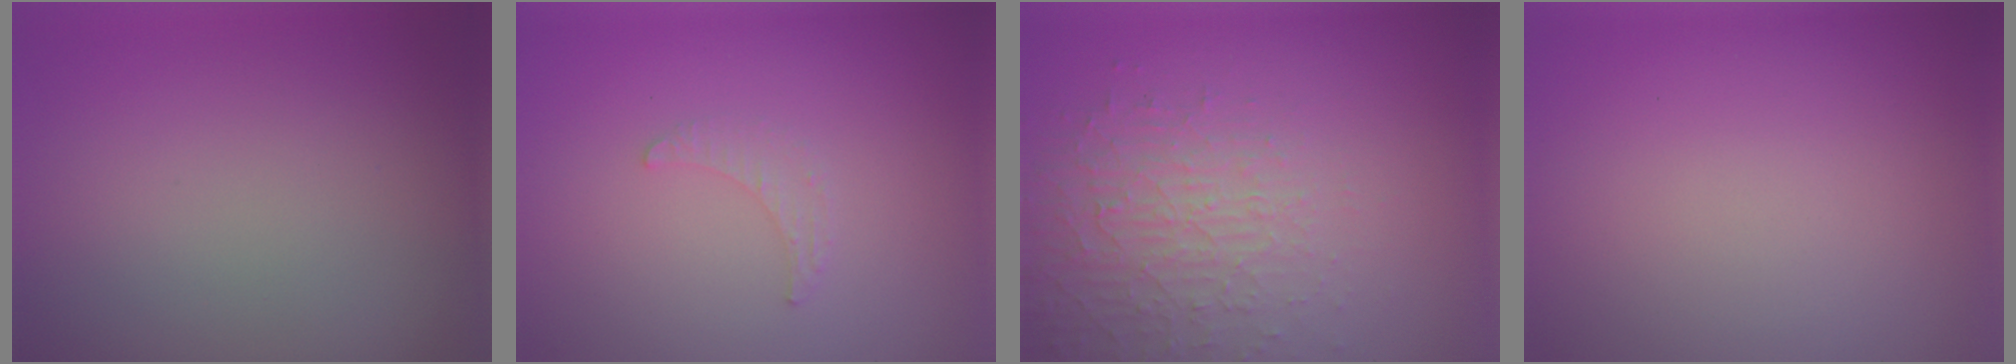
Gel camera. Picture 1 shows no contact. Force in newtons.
{"total": 1.1, "press": 1.1, "slide": 0.3}
{"total": 4.9, "press": 3.2, "slide": 3.6}
{"total": 0.0}